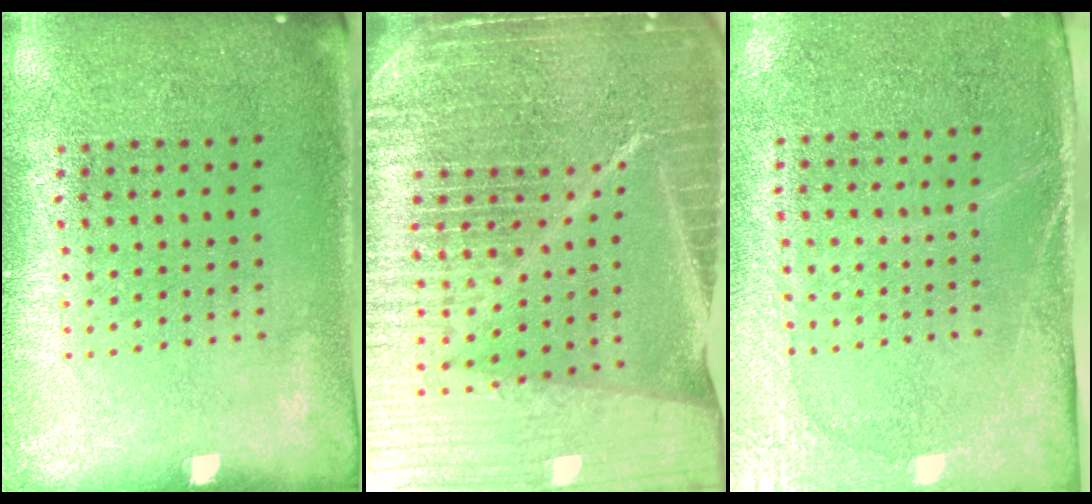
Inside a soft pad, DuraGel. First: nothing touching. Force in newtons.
{"total": 7.2, "press": 6.1, "slide": 3.7}
{"total": 2.7, "press": 2.3, "slide": 1.4}